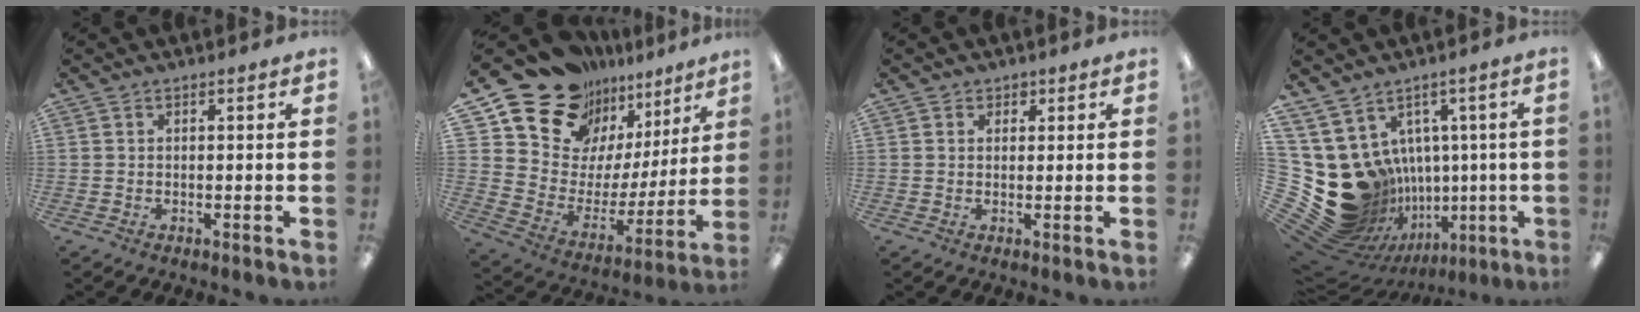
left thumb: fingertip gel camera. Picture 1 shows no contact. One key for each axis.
{"total": 19.8, "fx": 15.6, "fy": 10.8, "fz": 5.8, "tx": -0.123, "ty": -0.119, "tz": 0.293}
{"total": 1.4, "fx": 0.8, "fy": 1.2, "fz": 0.1, "tx": 0.006, "ty": -0.001, "tz": 0.011}
{"total": 17.8, "fx": -0.6, "fy": 15.9, "fz": 8.0, "tx": -0.196, "ty": -0.039, "tz": 0.040}